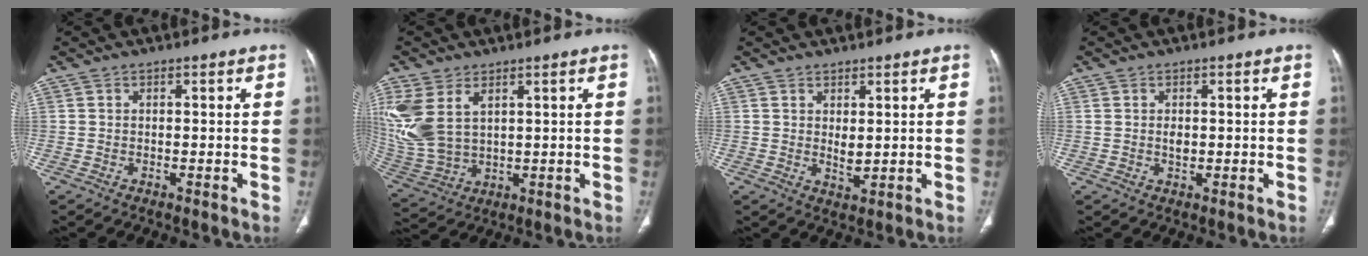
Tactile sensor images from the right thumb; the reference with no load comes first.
{"total": 14.2, "force": [5.0, 8.8, 9.9], "torque": [-0.245, -0.011, 0.121]}
{"total": 2.5, "force": [0.9, 1.2, 2.1], "torque": [-0.033, -0.014, 0.022]}
{"total": 1.6, "force": [0.2, 1.0, 1.3], "torque": [-0.020, -0.002, 0.005]}